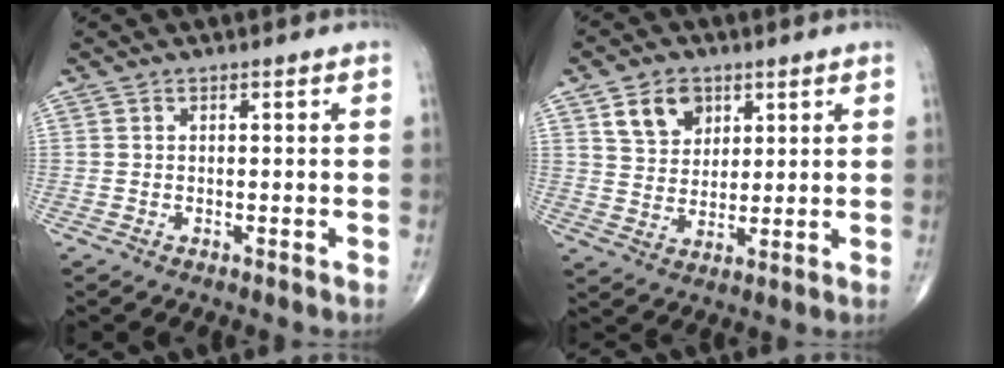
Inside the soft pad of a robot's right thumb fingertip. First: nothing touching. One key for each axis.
{"total": 8.0, "fx": 3.9, "fy": 5.9, "fz": 3.8, "tx": -0.040, "ty": -0.020, "tz": 0.072}